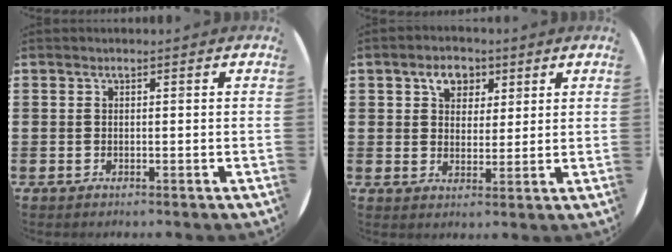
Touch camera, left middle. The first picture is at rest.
{"total": 4.4, "force": [2.5, 3.0, 1.9], "torque": [-0.025, 0.004, 0.040]}